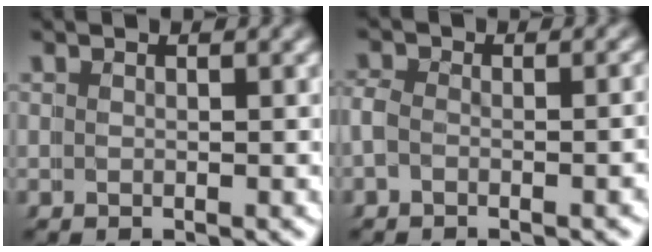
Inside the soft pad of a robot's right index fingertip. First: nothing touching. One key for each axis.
{"total": 1.6, "fx": -1.2, "fy": 0.7, "fz": 0.9, "tx": -0.019, "ty": 0.003, "tz": -0.024}